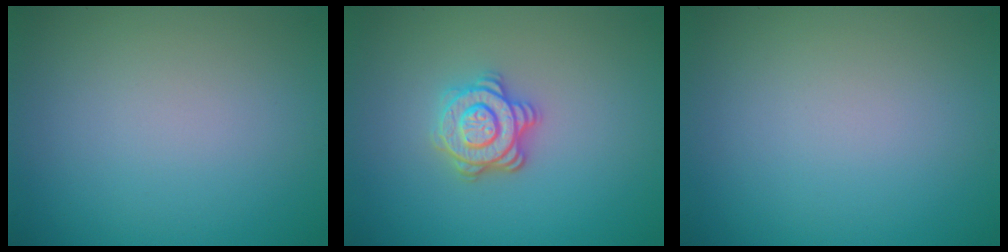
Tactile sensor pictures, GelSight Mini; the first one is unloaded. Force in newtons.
{"total": 3.6, "press": 3.1, "slide": 1.9}
{"total": 0.0}